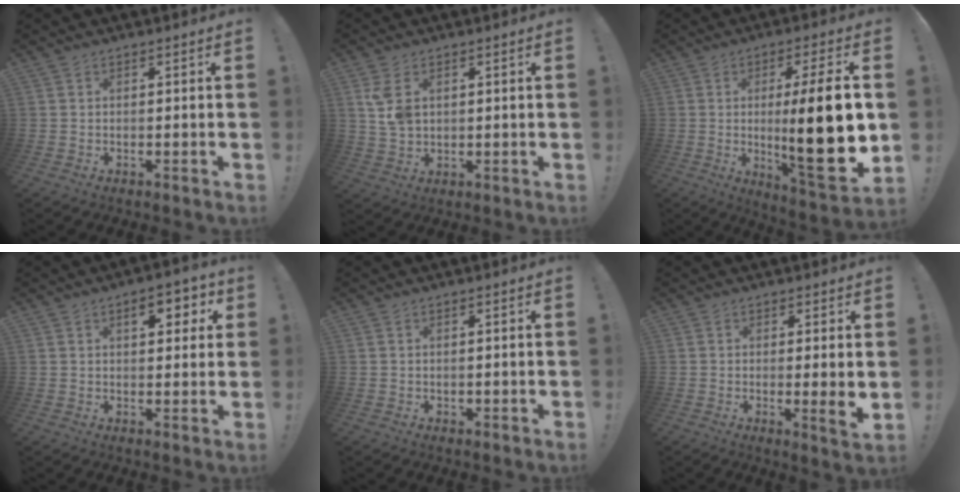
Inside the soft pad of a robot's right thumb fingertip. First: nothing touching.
{"total": 5.9, "force": [2.1, 3.9, 3.9], "torque": [-0.066, -0.008, 0.038]}
{"total": 21.7, "force": [-0.3, 3.1, 21.5], "torque": [-0.349, -0.023, -0.007]}
{"total": 7.1, "force": [2.9, 3.4, 5.6], "torque": [-0.058, -0.007, 0.041]}
{"total": 0.6, "force": [0.2, 0.5, 0.0], "torque": [0.006, 0.000, 0.002]}
{"total": 4.6, "force": [0.2, -0.3, 4.6], "torque": [-0.053, -0.019, 0.002]}